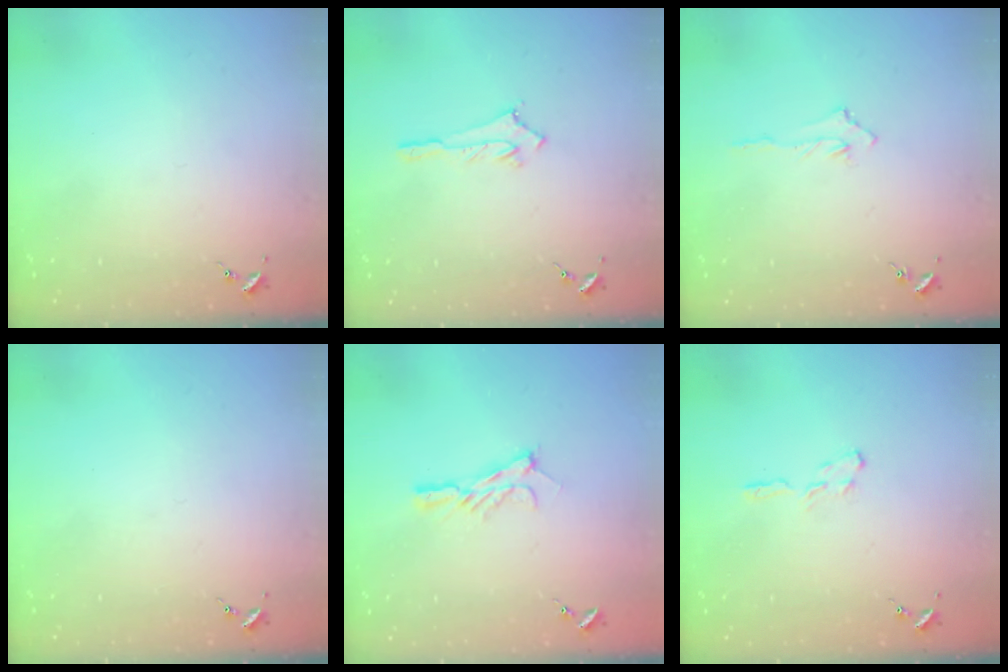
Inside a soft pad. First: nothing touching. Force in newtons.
{"total": 2.9, "press": 2.9, "slide": 0.2}
{"total": 3.2, "press": 3.2, "slide": 0.4}
{"total": 0.0}
{"total": 8.3, "press": 8.3, "slide": 0.6}
{"total": 4.5, "press": 4.5, "slide": 0.5}